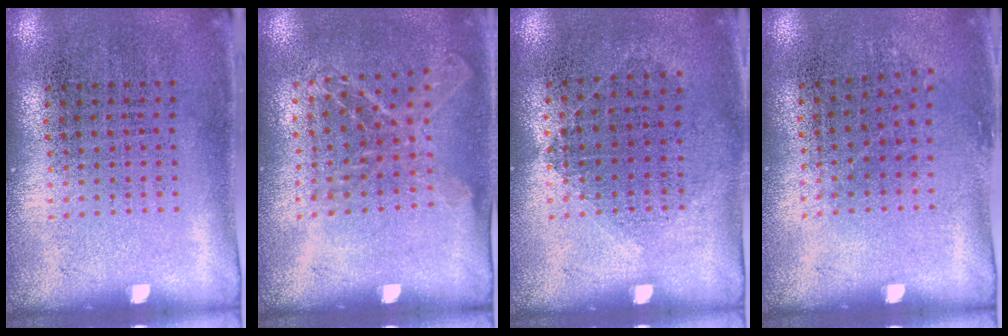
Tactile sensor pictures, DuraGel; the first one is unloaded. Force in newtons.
{"total": 1.1, "press": 1.1, "slide": 0.3}
{"total": 1.0, "press": 0.9, "slide": 0.5}
{"total": 0.8, "press": 0.6, "slide": 0.5}